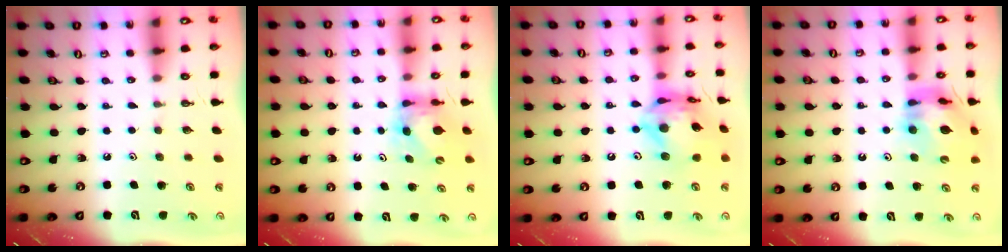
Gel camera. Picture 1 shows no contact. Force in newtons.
{"total": 5.9, "press": 5.9, "slide": 0.7}
{"total": 16.3, "press": 16.2, "slide": 2.0}
{"total": 14.0, "press": 13.9, "slide": 1.8}